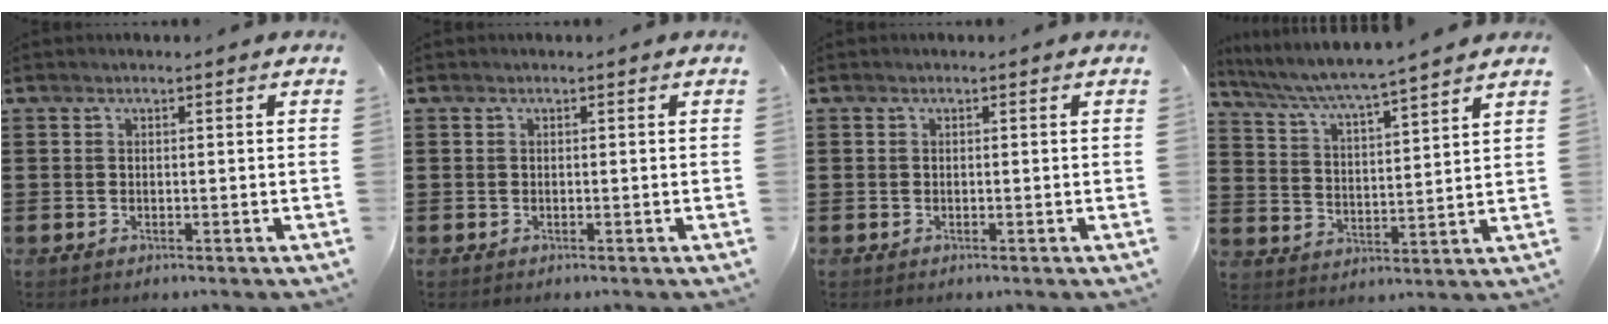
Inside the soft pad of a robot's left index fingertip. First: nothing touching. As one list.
[{"total": 0.0}, {"total": 0.0}, {"total": 4.9, "force": [4.5, -0.5, 1.8], "torque": [-0.057, -0.034, 0.070]}]